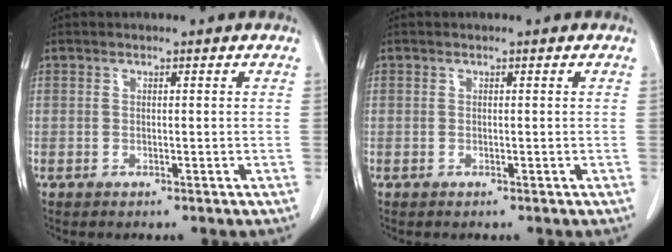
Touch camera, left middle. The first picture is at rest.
{"total": 0.0}